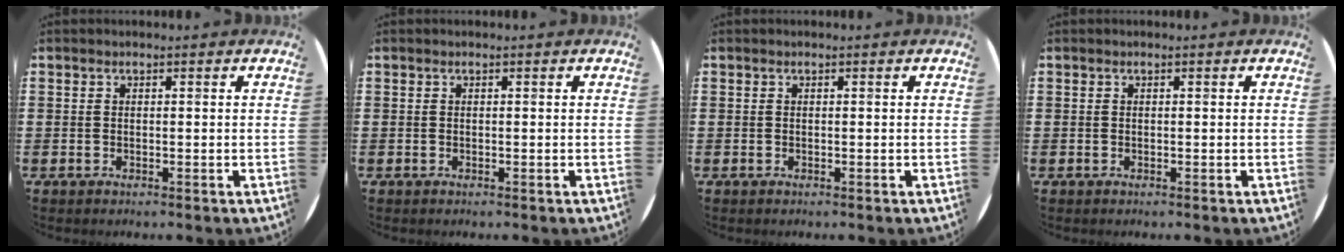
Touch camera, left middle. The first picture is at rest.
{"total": 0.0}
{"total": 0.0}
{"total": 0.0}